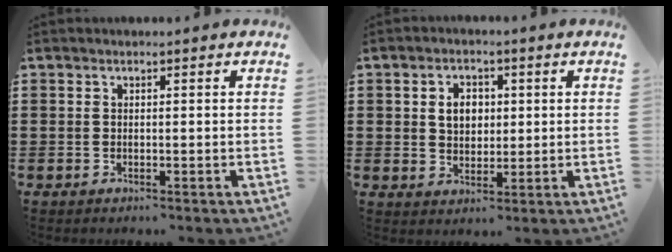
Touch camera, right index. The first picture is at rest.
{"total": 4.0, "force": [0.6, 3.0, 2.5], "torque": [-0.050, 0.009, 0.006]}